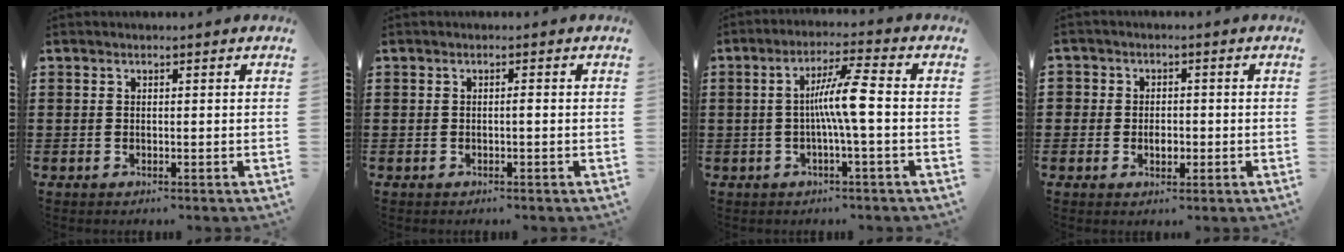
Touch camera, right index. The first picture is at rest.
{"total": 0.6, "force": [-0.2, 0.0, 0.6], "torque": [-0.010, -0.003, -0.003]}
{"total": 6.9, "force": [-0.5, 0.0, 6.9], "torque": [-0.134, -0.001, -0.020]}
{"total": 2.4, "force": [-0.5, 2.1, 1.1], "torque": [-0.027, 0.005, -0.013]}